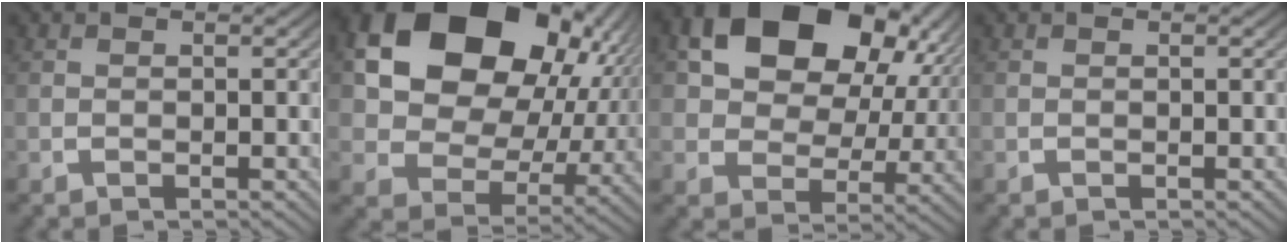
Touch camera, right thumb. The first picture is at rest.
{"total": 18.0, "force": [3.8, 12.8, 12.1], "torque": [-0.249, -0.024, 0.067]}
{"total": 14.0, "force": [4.0, 9.5, 9.4], "torque": [-0.185, -0.011, 0.069]}
{"total": 0.0}